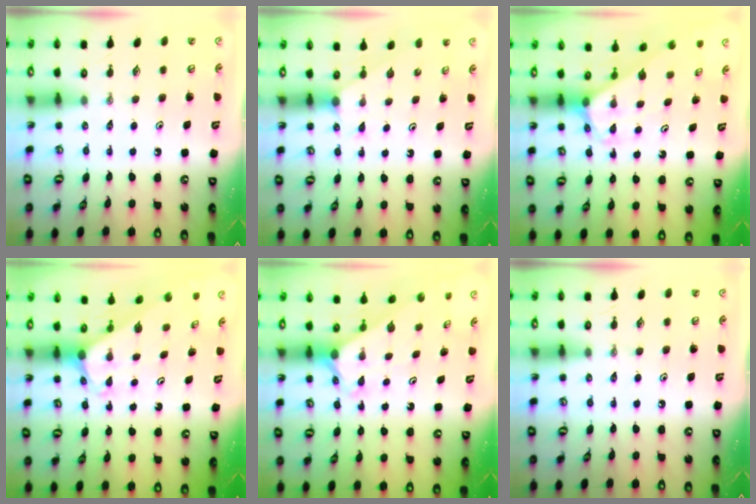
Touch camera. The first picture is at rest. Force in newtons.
{"total": 2.0, "press": 2.0, "slide": 0.2}
{"total": 2.6, "press": 2.6, "slide": 0.1}
{"total": 2.0, "press": 2.0, "slide": 0.1}
{"total": 2.4, "press": 2.4, "slide": 0.2}
{"total": 0.0}